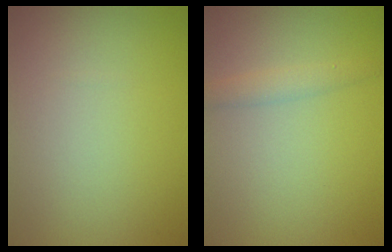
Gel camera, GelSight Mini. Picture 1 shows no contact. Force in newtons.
{"total": 1.4, "press": 1.4, "slide": 0.0}